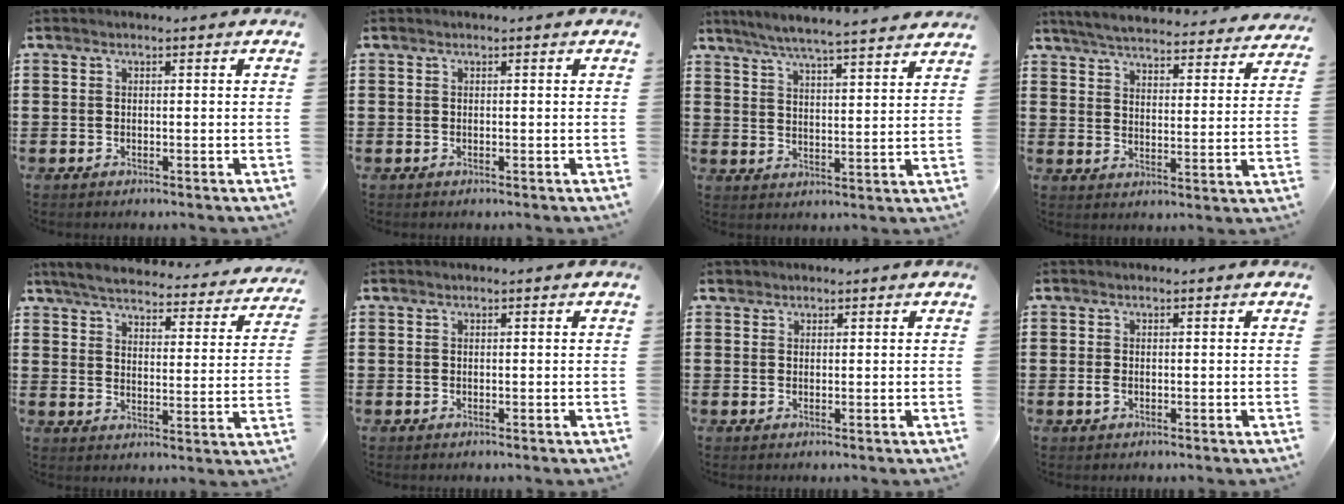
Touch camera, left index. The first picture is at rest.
{"total": 0.0}
{"total": 5.5, "force": [5.1, -0.6, 2.0], "torque": [-0.056, -0.029, 0.087]}
{"total": 5.4, "force": [5.3, -0.1, 1.0], "torque": [-0.046, -0.036, 0.089]}
{"total": 5.1, "force": [4.9, 0.2, 1.4], "torque": [-0.052, -0.035, 0.080]}
{"total": 0.0}
{"total": 1.0, "force": [0.8, 0.5, 0.1], "torque": [-0.005, 0.003, 0.017]}
{"total": 1.0, "force": [-0.3, 0.5, 0.9], "torque": [-0.025, -0.003, -0.008]}